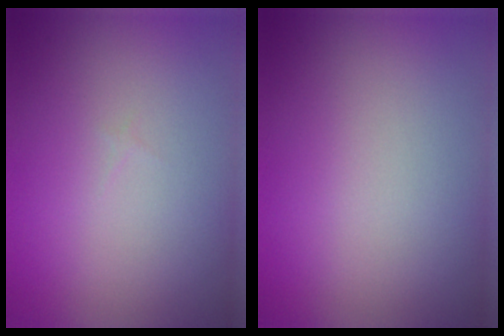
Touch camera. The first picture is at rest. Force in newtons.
{"total": 0.0}